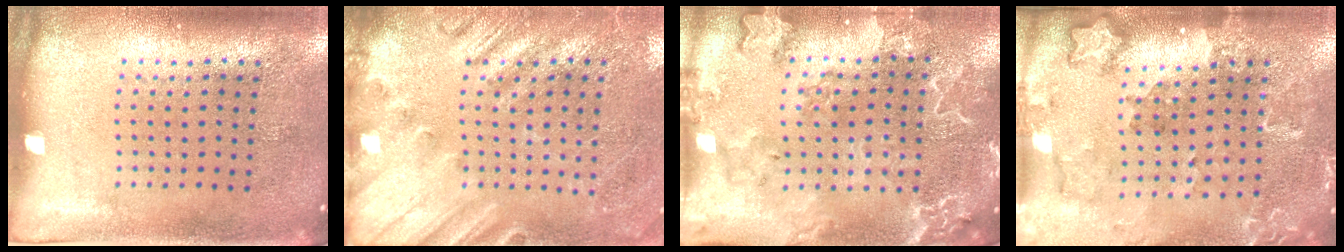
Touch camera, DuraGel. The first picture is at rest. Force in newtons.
{"total": 2.3, "press": 2.0, "slide": 1.0}
{"total": 2.7, "press": 2.5, "slide": 1.0}
{"total": 1.8, "press": 1.7, "slide": 0.2}